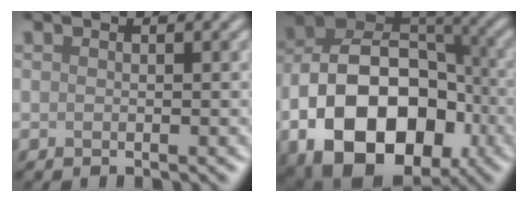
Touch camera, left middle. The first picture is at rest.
{"total": 16.2, "force": [-5.2, 10.9, 10.7], "torque": [-0.174, -0.017, -0.090]}